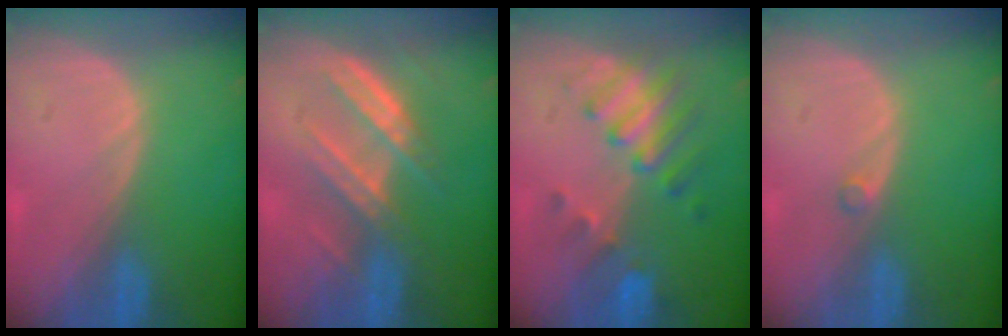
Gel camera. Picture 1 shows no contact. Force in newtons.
{"total": 6.5, "press": 6.4, "slide": 1.1}
{"total": 7.6, "press": 6.8, "slide": 3.5}
{"total": 0.7, "press": 0.7, "slide": 0.1}